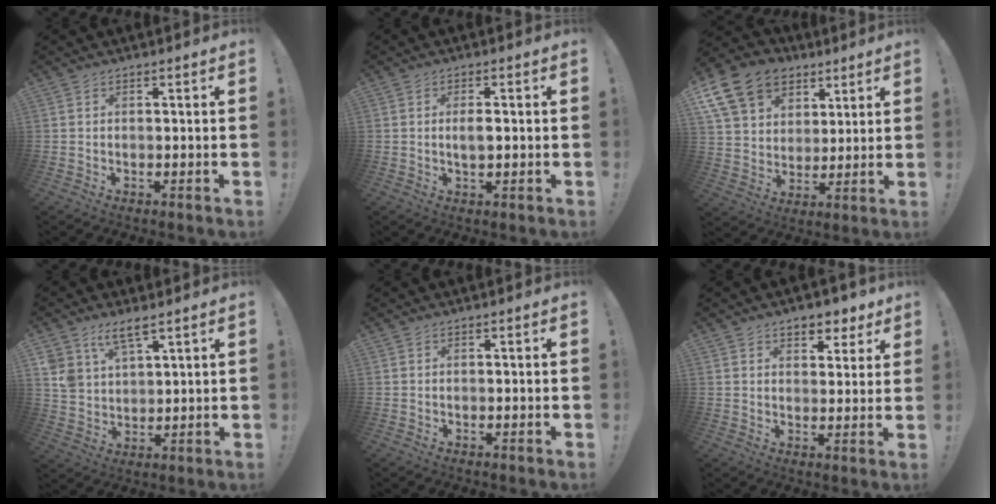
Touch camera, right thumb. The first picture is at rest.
{"total": 3.1, "force": [-0.2, 1.1, 2.9], "torque": [-0.044, -0.001, -0.007]}
{"total": 17.2, "force": [9.1, 12.4, 7.7], "torque": [-0.124, -0.044, 0.177]}
{"total": 7.3, "force": [5.5, 3.5, 3.3], "torque": [-0.065, -0.027, 0.107]}
{"total": 0.0}
{"total": 6.5, "force": [4.6, 3.7, 2.5], "torque": [-0.025, -0.027, 0.084]}